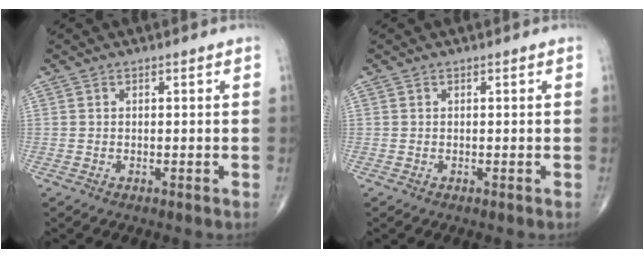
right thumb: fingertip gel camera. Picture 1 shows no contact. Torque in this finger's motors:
{"motor_torque": [0.01, 0.01, 0.00, 0.01, 0.00]}